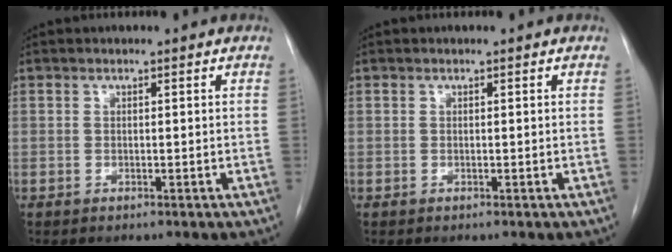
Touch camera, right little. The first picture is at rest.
{"total": 0.0}